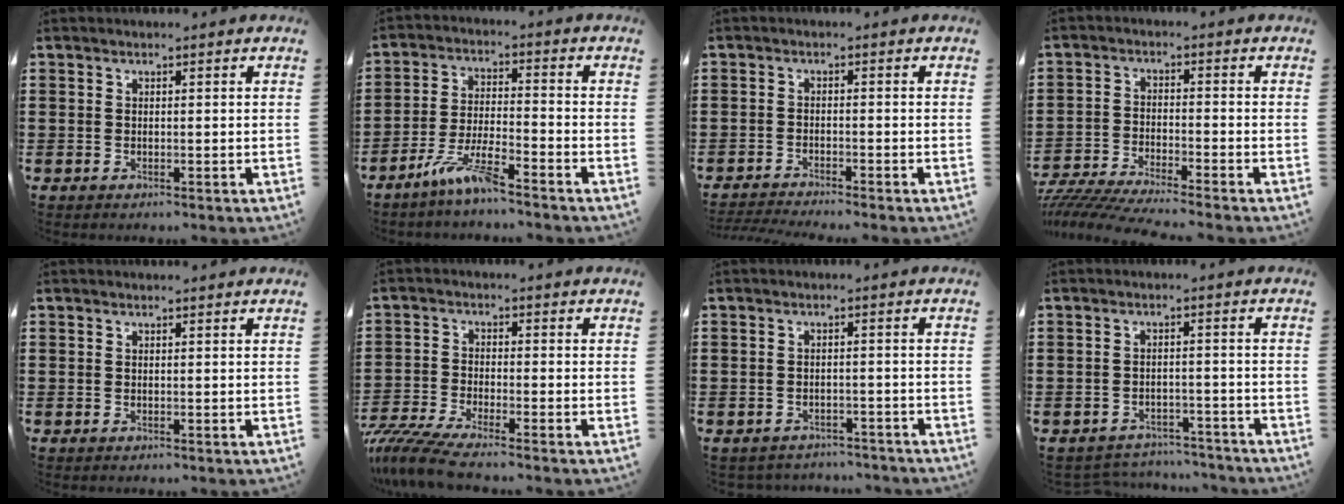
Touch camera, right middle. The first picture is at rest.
{"total": 7.1, "force": [-5.5, 0.5, 4.5], "torque": [-0.104, -0.009, -0.106]}
{"total": 2.0, "force": [-2.0, -0.3, 0.4], "torque": [-0.006, 0.000, -0.040]}
{"total": 5.2, "force": [-5.0, -0.4, 1.2], "torque": [-0.040, -0.017, -0.106]}
{"total": 0.0}
{"total": 5.0, "force": [-4.5, -0.4, 2.1], "torque": [-0.071, -0.027, -0.097]}
{"total": 2.0, "force": [-2.0, 0.2, -0.1], "torque": [-0.005, -0.001, -0.043]}
{"total": 3.0, "force": [-3.0, 0.4, 0.0], "torque": [-0.006, 0.001, -0.064]}